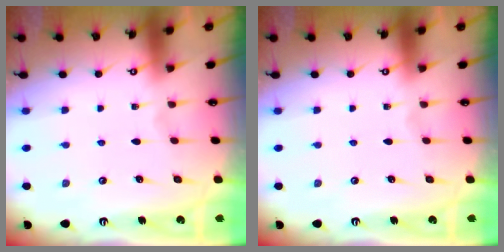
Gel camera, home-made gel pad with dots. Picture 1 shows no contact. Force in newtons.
{"total": 0.0}